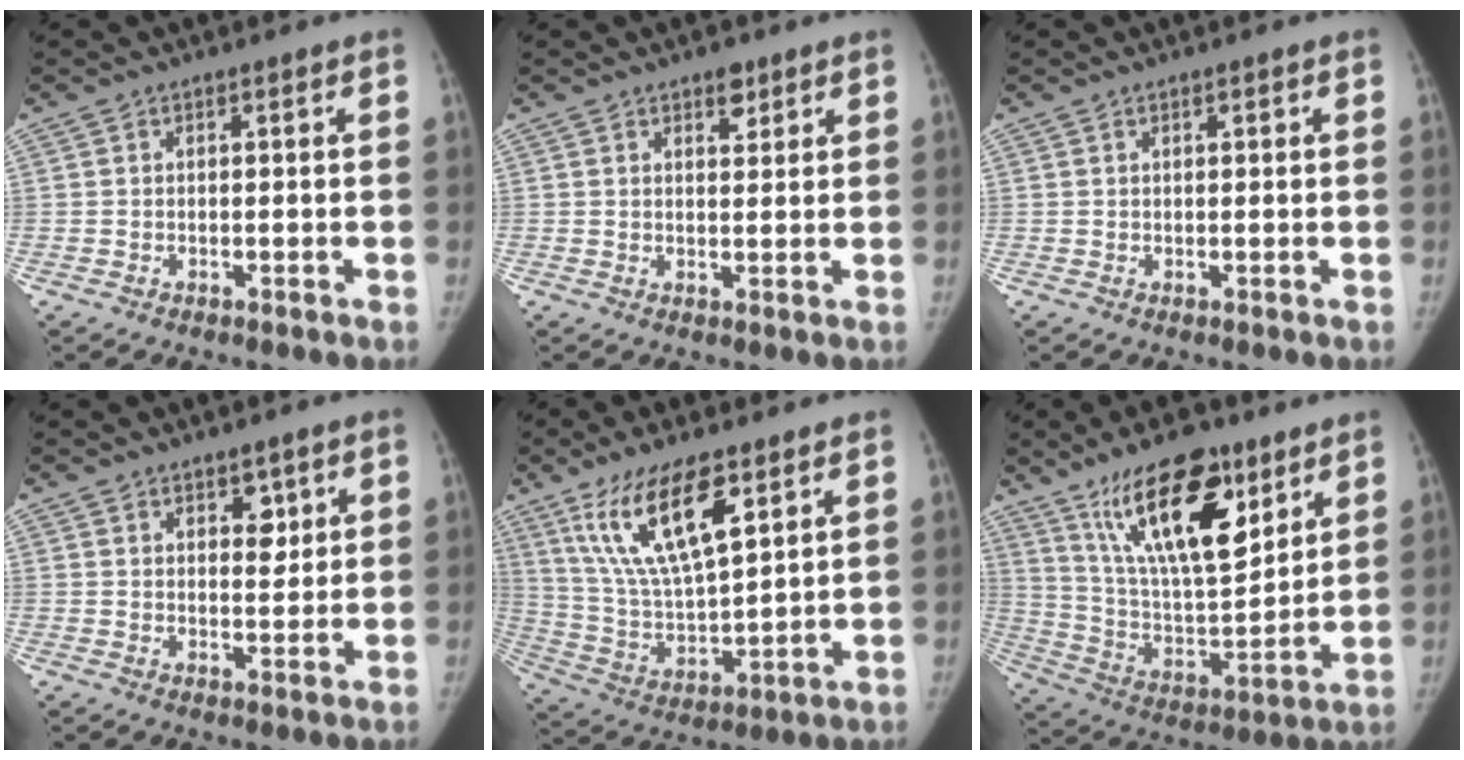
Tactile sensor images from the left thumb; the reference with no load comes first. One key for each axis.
{"total": 2.9, "fx": 1.9, "fy": 1.5, "fz": 1.6, "tx": -0.008, "ty": -0.010, "tz": 0.029}
{"total": 0.5, "fx": 0.2, "fy": 0.3, "fz": 0.4, "tx": -0.003, "ty": 0.000, "tz": 0.004}
{"total": 4.2, "fx": 2.1, "fy": 2.5, "fz": 2.7, "tx": -0.013, "ty": -0.014, "tz": 0.032}
{"total": 16.9, "fx": 9.1, "fy": 5.4, "fz": 13.1, "tx": -0.232, "ty": -0.036, "tz": 0.182}
{"total": 21.9, "fx": 12.7, "fy": 8.6, "fz": 15.6, "tx": -0.229, "ty": -0.057, "tz": 0.235}